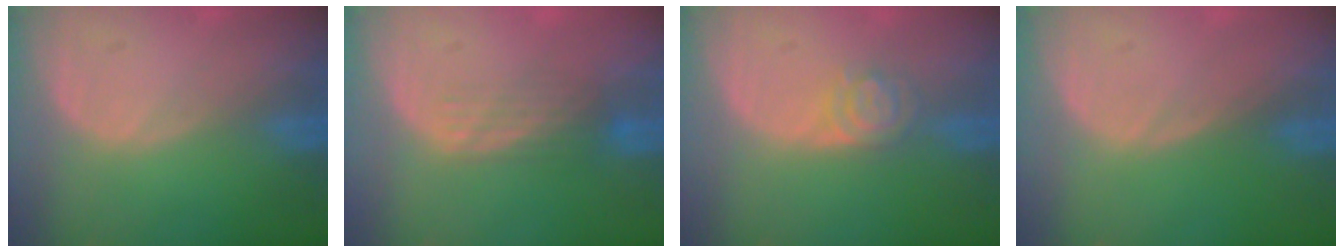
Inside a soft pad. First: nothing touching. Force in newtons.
{"total": 3.3, "press": 3.0, "slide": 1.5}
{"total": 3.8, "press": 3.5, "slide": 1.6}
{"total": 0.0}